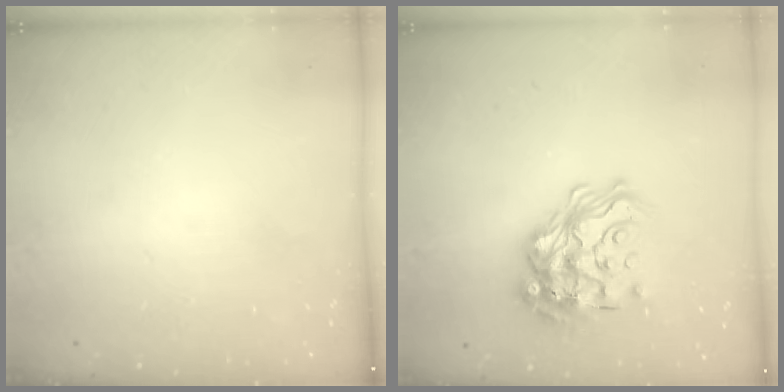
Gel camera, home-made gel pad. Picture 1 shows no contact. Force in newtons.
{"total": 19.0, "press": 18.9, "slide": 2.2}